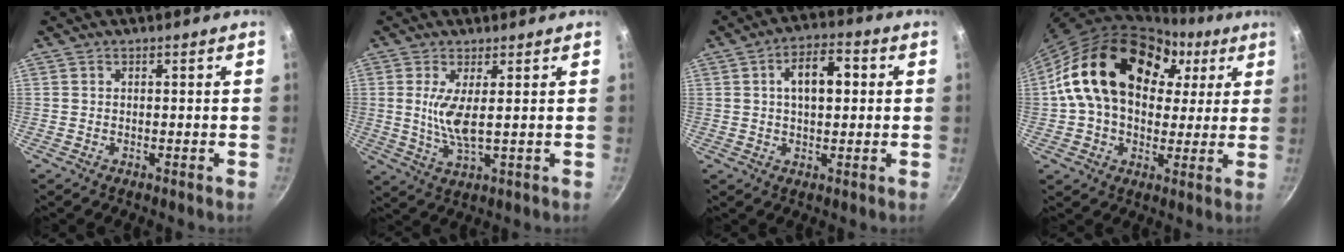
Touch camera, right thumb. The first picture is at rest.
{"total": 6.3, "force": [1.1, 1.6, 6.0], "torque": [-0.130, -0.014, 0.025]}
{"total": 8.7, "force": [1.5, 4.6, 7.1], "torque": [-0.090, 0.016, 0.018]}
{"total": 23.9, "force": [6.1, 16.8, 15.8], "torque": [-0.247, 0.025, 0.092]}